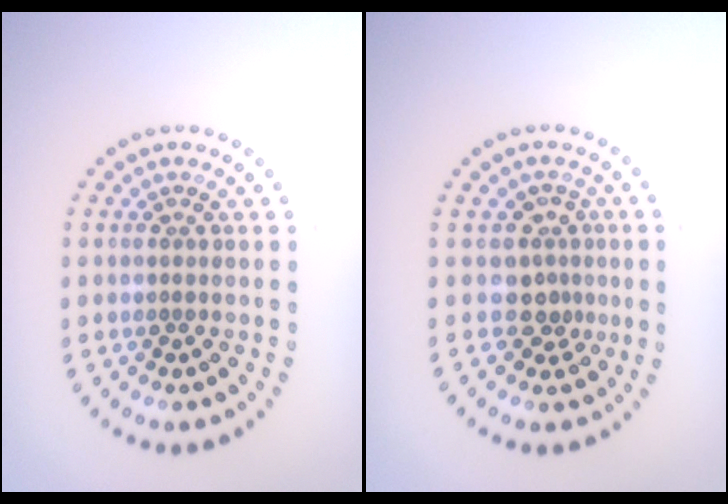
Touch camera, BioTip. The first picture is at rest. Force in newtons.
{"total": 2.5, "press": 1.9, "slide": 1.7}